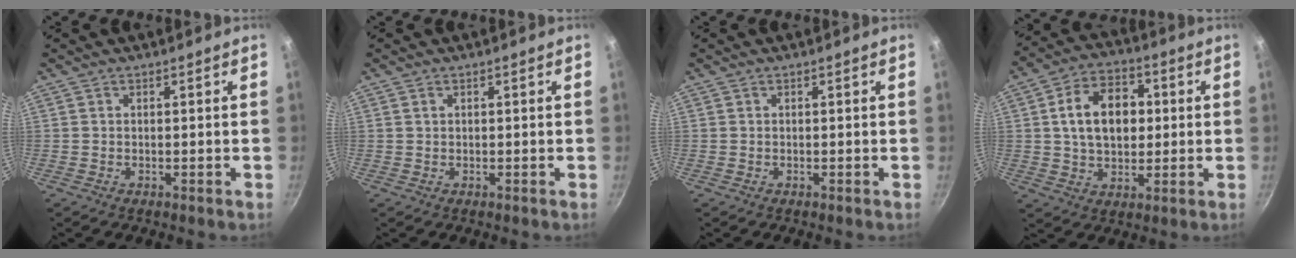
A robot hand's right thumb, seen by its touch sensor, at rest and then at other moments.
{"total": 0.5, "force": [0.3, 0.4, 0.3], "torque": [-0.004, 0.002, 0.005]}
{"total": 0.0}
{"total": 13.6, "force": [1.8, 9.4, 9.6], "torque": [-0.128, 0.014, 0.023]}